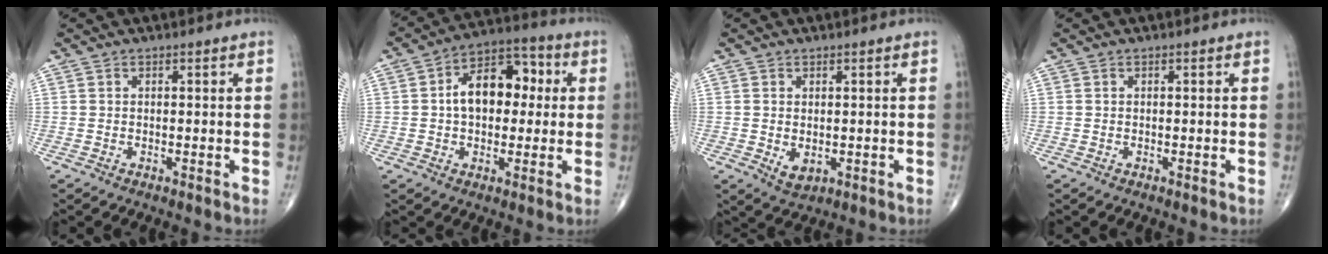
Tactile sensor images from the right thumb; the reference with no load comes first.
{"total": 12.5, "force": [1.2, 8.1, 9.4], "torque": [-0.117, 0.037, 0.011]}
{"total": 3.2, "force": [-0.4, 2.2, 2.3], "torque": [-0.028, -0.004, 0.006]}
{"total": 0.0}